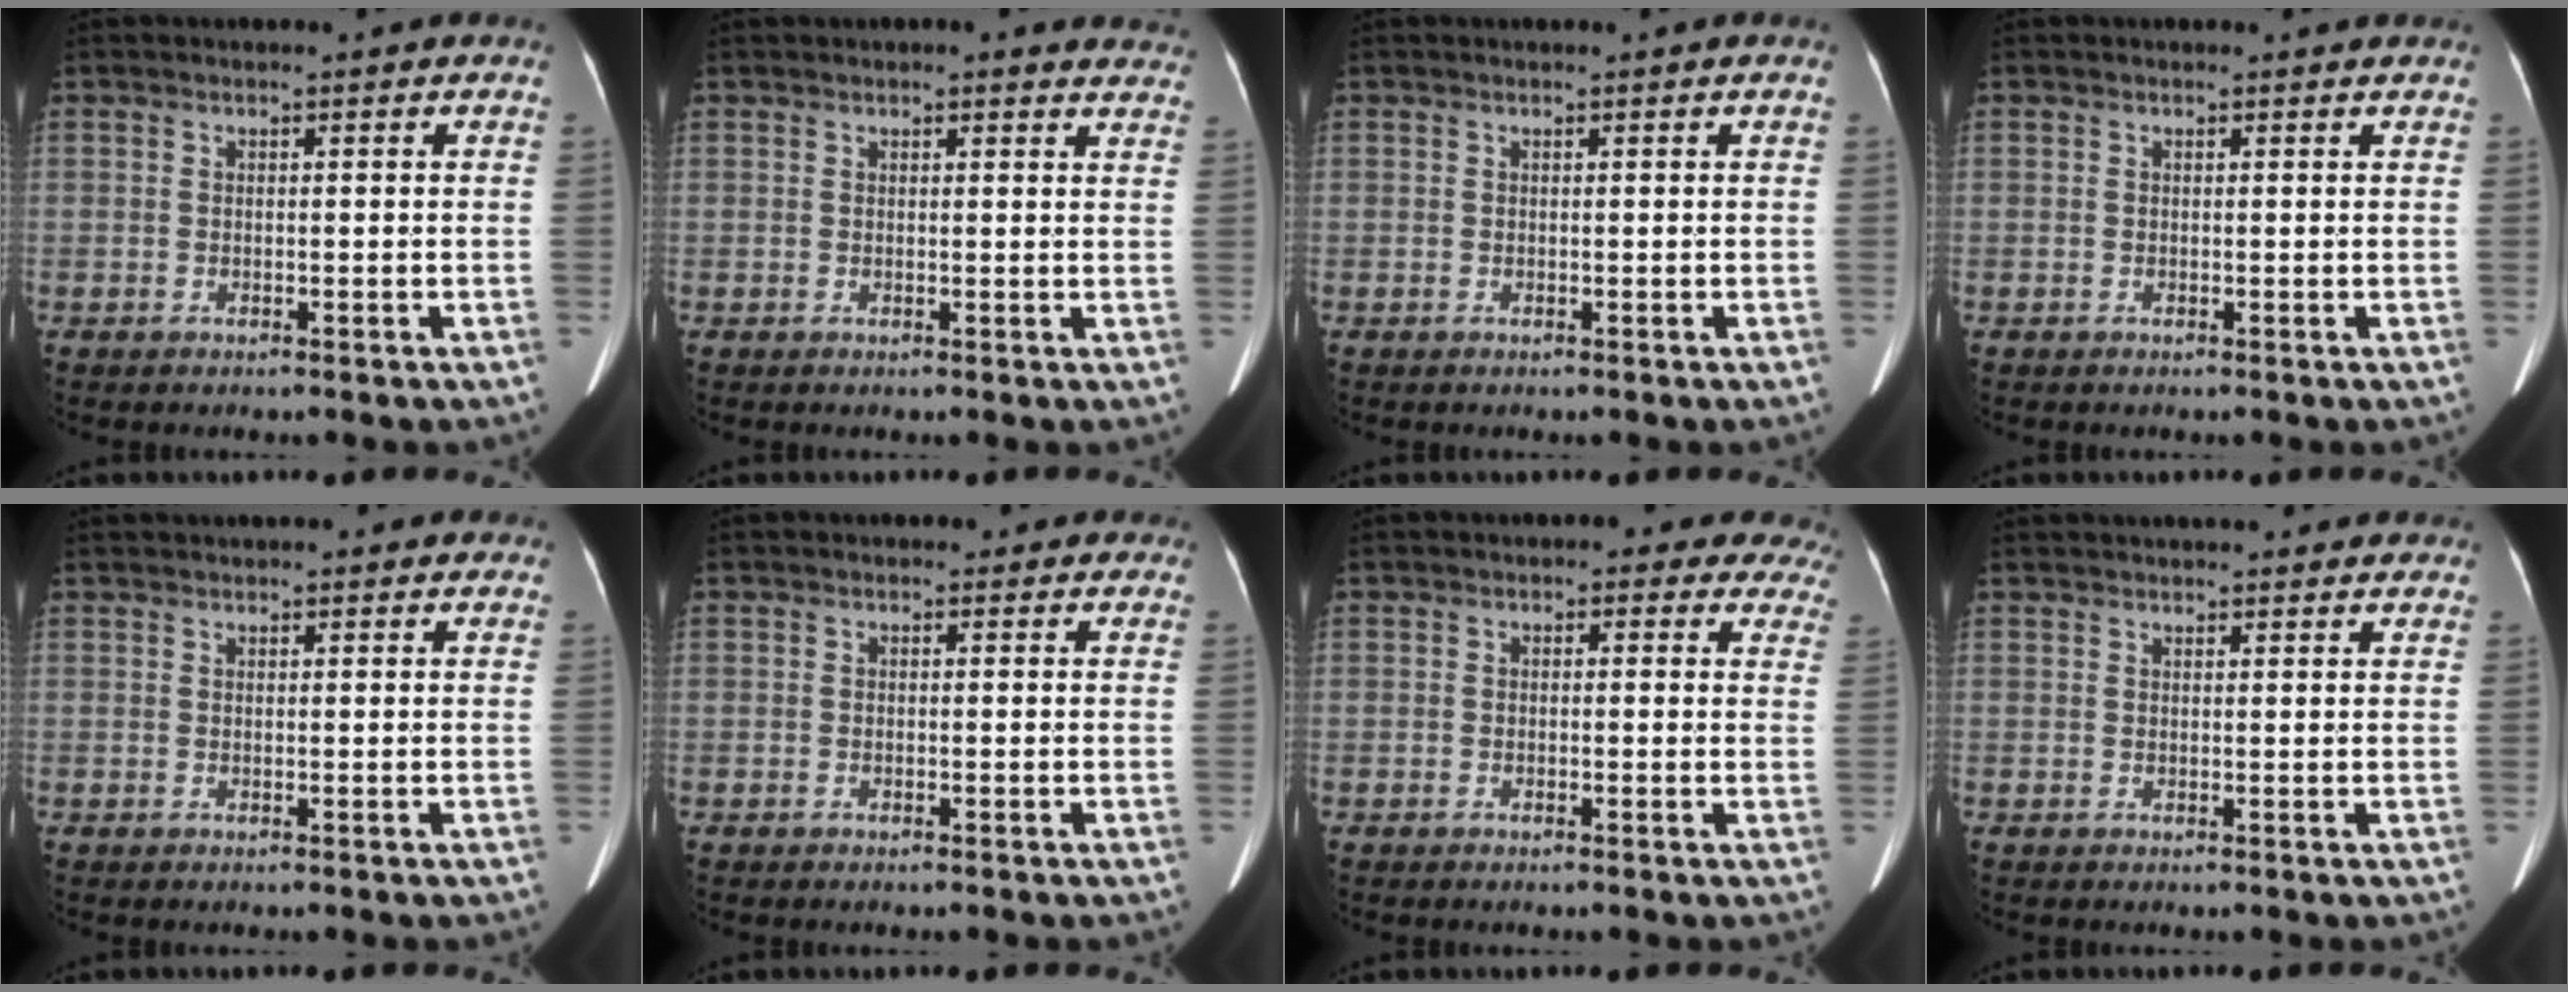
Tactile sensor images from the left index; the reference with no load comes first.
{"total": 6.2, "force": [5.7, 1.7, 1.9], "torque": [0.003, 0.001, 0.043]}
{"total": 0.0}
{"total": 0.9, "force": [0.7, 0.5, 0.0], "torque": [-0.009, 0.008, 0.004]}
{"total": 7.1, "force": [6.1, 1.9, 3.0], "torque": [-0.036, 0.033, 0.079]}
{"total": 2.3, "force": [1.8, 1.4, 0.4], "torque": [0.009, 0.004, 0.009]}
{"total": 8.9, "force": [7.8, 3.9, 1.8], "torque": [0.025, -0.005, 0.051]}
{"total": 11.6, "force": [10.3, 2.9, 4.4], "torque": [-0.043, 0.035, 0.124]}